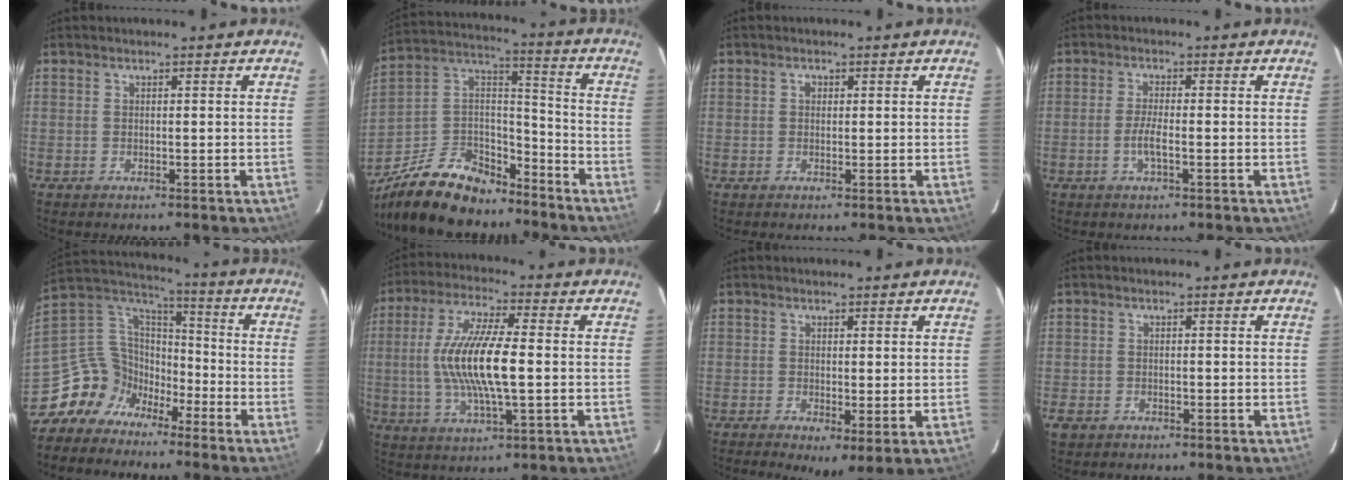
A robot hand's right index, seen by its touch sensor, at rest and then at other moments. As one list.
[{"total": 18.9, "force": [-14.1, 9.2, 8.7], "torque": [-0.203, 0.038, -0.235]}, {"total": 0.9, "force": [0.2, 0.8, 0.3], "torque": [-0.004, 0.005, 0.003]}, {"total": 3.2, "force": [-1.1, 0.5, 3.0], "torque": [-0.062, -0.004, -0.023]}, {"total": 11.7, "force": [-9.3, 6.7, 2.1], "torque": [-0.065, 0.039, -0.186]}, {"total": 14.0, "force": [-0.5, 3.1, 13.6], "torque": [-0.272, 0.000, -0.009]}, {"total": 4.4, "force": [0.1, 1.5, 4.1], "torque": [-0.070, -0.012, 0.004]}, {"total": 2.1, "force": [-1.0, 1.7, 0.6], "torque": [-0.015, -0.001, -0.017]}]